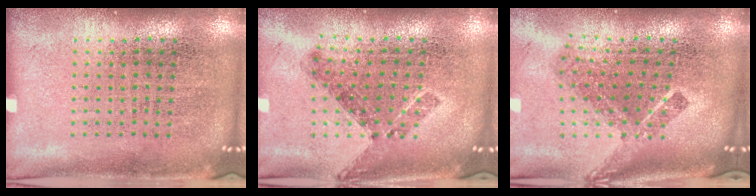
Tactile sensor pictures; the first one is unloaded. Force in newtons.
{"total": 0.7, "press": 0.7, "slide": 0.3}
{"total": 2.4, "press": 1.6, "slide": 1.7}